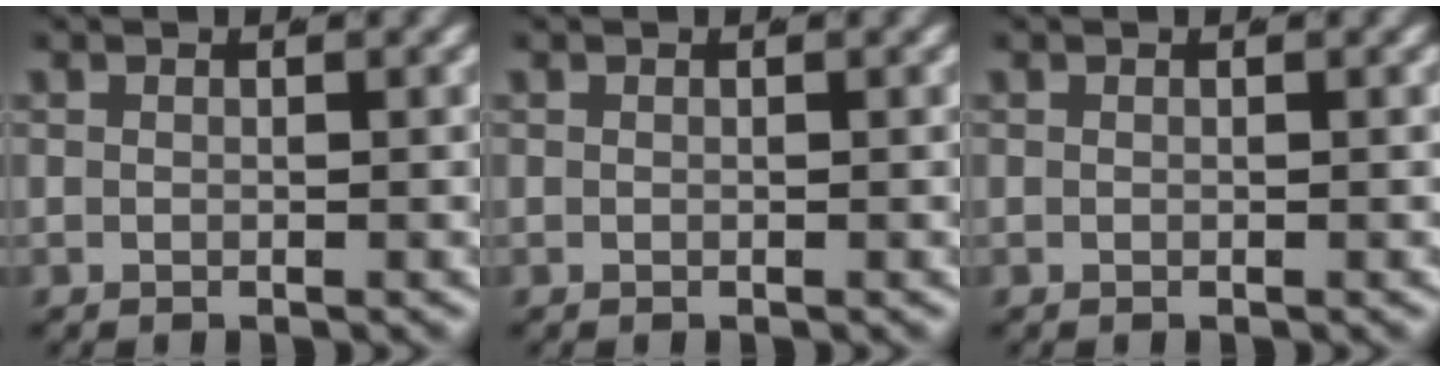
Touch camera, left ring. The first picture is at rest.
{"total": 0.0}
{"total": 0.0}